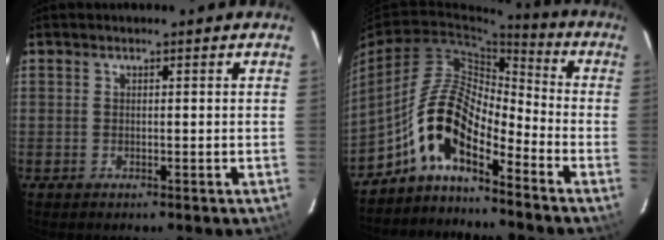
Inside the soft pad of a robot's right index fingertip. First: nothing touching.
{"total": 10.5, "force": [-6.8, 3.6, 7.2], "torque": [-0.142, 0.018, -0.138]}